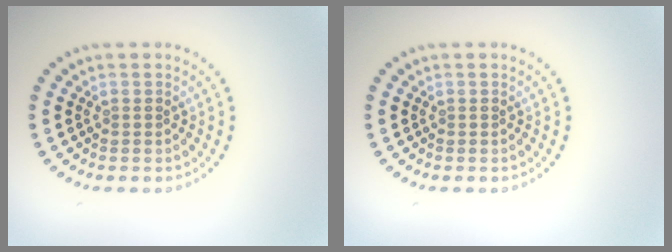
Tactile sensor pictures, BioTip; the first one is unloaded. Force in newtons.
{"total": 0.0}